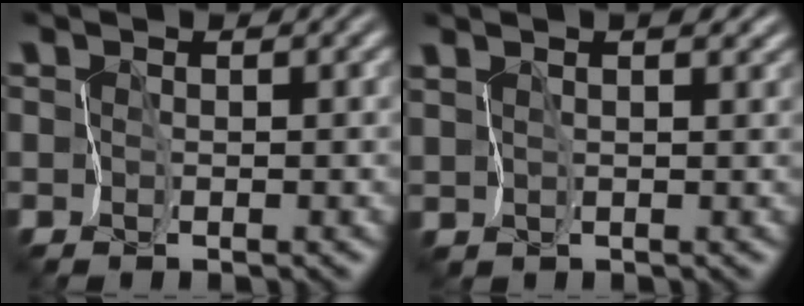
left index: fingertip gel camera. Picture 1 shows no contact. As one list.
[{"total": 2.3, "force": [1.8, 0.8, 1.2], "torque": [-0.020, 0.007, 0.032]}]